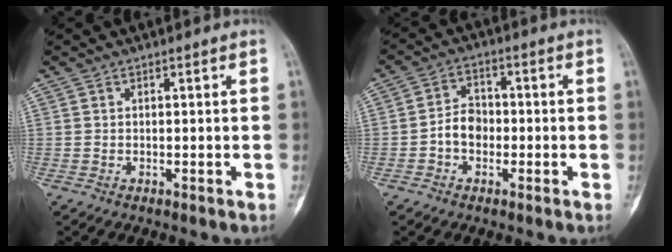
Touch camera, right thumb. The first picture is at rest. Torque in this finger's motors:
{"motor_torque": [1.03, 0.71, 0.53, -0.28, 0.03]}